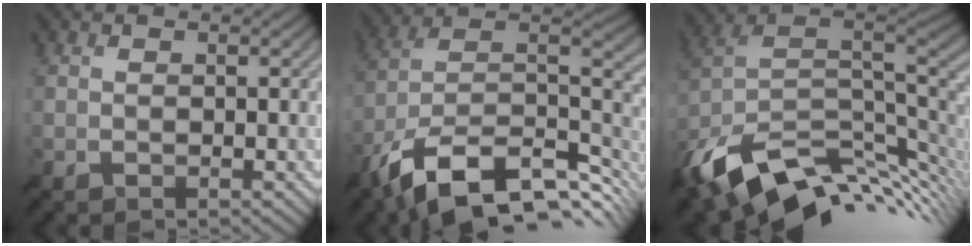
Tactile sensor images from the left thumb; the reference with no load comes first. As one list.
[{"total": 16.7, "force": [-9.4, 8.2, 11.1], "torque": [-0.249, -0.024, -0.155]}, {"total": 15.1, "force": [-5.4, 8.8, 11.1], "torque": [-0.235, -0.023, -0.084]}]